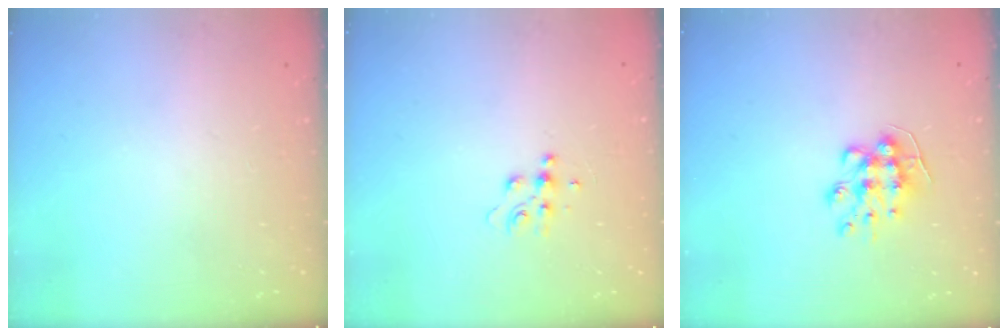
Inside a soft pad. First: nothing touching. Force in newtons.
{"total": 5.8, "press": 5.8, "slide": 0.7}
{"total": 9.0, "press": 9.0, "slide": 0.1}